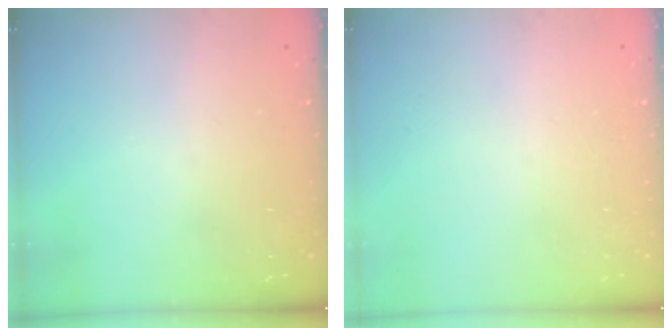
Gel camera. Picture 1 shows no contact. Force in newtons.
{"total": 0.0}